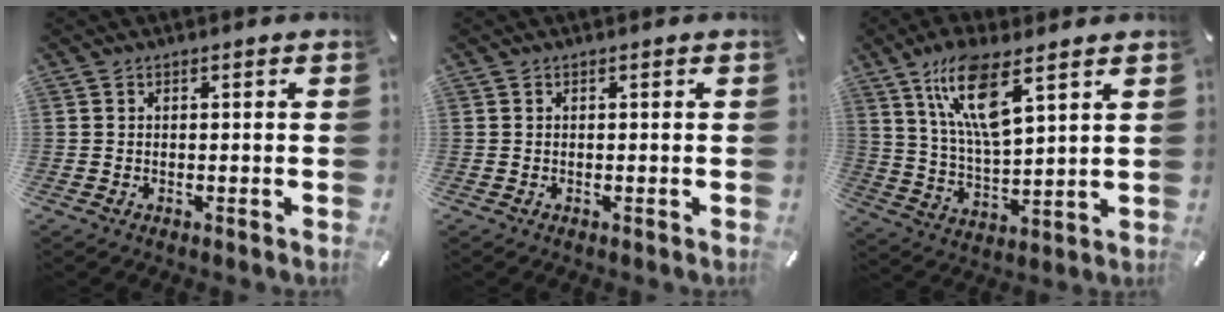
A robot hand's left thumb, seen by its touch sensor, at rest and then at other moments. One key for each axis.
{"total": 0.0}
{"total": 13.8, "fx": 8.3, "fy": 4.3, "fz": 10.2, "tx": -0.211, "ty": -0.022, "tz": 0.146}